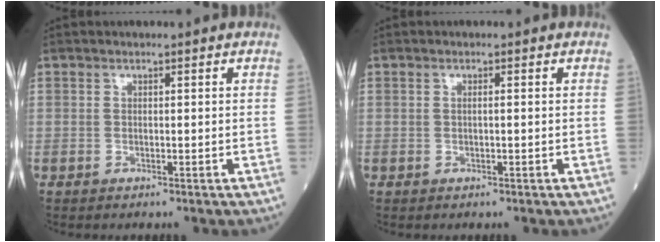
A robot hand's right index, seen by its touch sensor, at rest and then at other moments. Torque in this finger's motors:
{"motor_torque": [0.00, -0.05, -0.05, 0.00]}